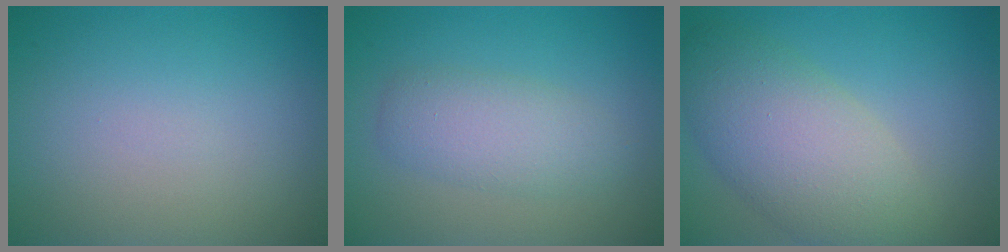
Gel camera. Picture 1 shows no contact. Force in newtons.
{"total": 3.4, "press": 3.4, "slide": 0.1}
{"total": 7.3, "press": 7.3, "slide": 0.5}